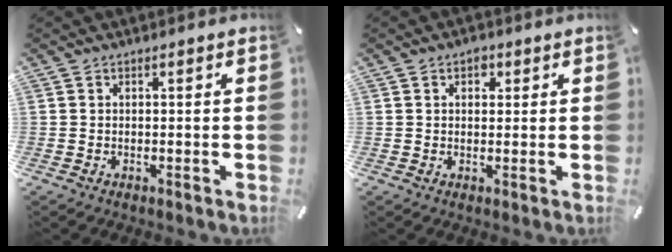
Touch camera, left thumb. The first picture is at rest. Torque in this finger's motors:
{"motor_torque": [0.14, -0.14, 0.02, 0.18, 0.00]}